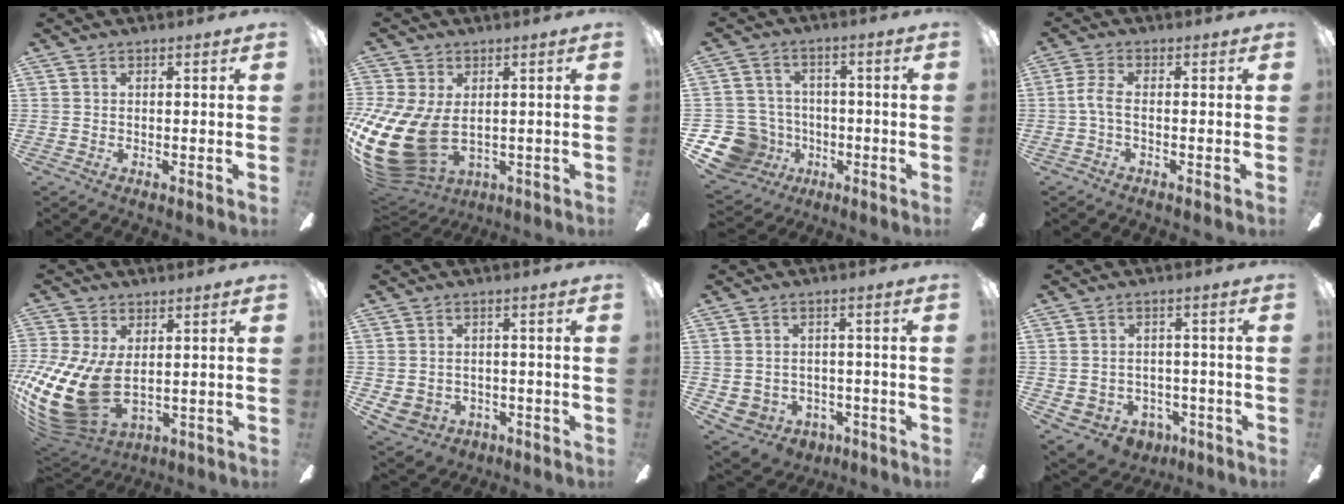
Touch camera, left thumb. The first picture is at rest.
{"total": 18.5, "force": [-3.0, 11.6, 14.0], "torque": [-0.327, -0.005, -0.046]}
{"total": 11.5, "force": [-4.5, 10.1, 3.3], "torque": [-0.114, 0.029, -0.075]}
{"total": 4.6, "force": [-0.4, 1.8, 4.2], "torque": [-0.099, 0.005, -0.015]}
{"total": 19.0, "force": [-2.7, 11.3, 15.0], "torque": [-0.332, -0.004, -0.037]}
{"total": 3.5, "force": [-0.7, 3.4, 0.8], "torque": [-0.028, 0.005, -0.013]}
{"total": 3.8, "force": [-0.6, 3.7, 0.4], "torque": [-0.020, 0.004, -0.007]}
{"total": 4.1, "force": [-1.0, 3.9, 0.6], "torque": [-0.030, 0.002, -0.016]}